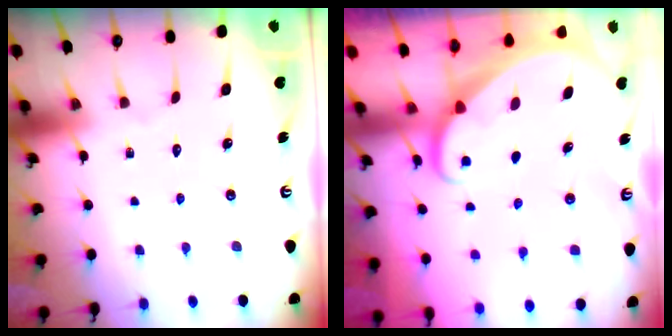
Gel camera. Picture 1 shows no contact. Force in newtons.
{"total": 1.9, "press": 1.9, "slide": 0.1}